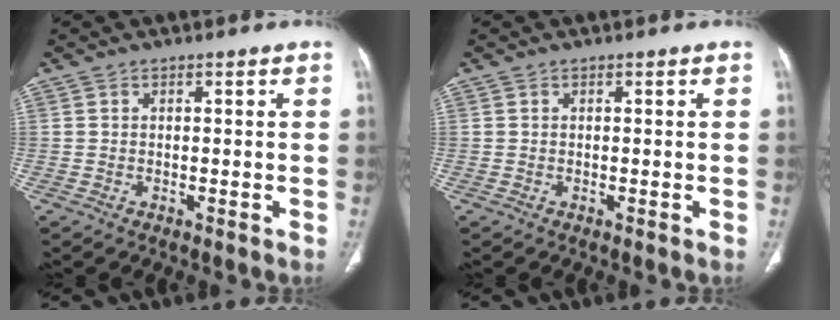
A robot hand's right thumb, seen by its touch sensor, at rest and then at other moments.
{"total": 0.0}